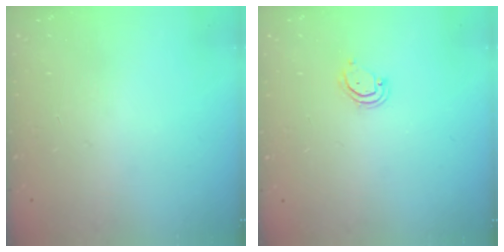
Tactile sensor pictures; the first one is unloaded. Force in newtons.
{"total": 3.7, "press": 3.7, "slide": 0.3}